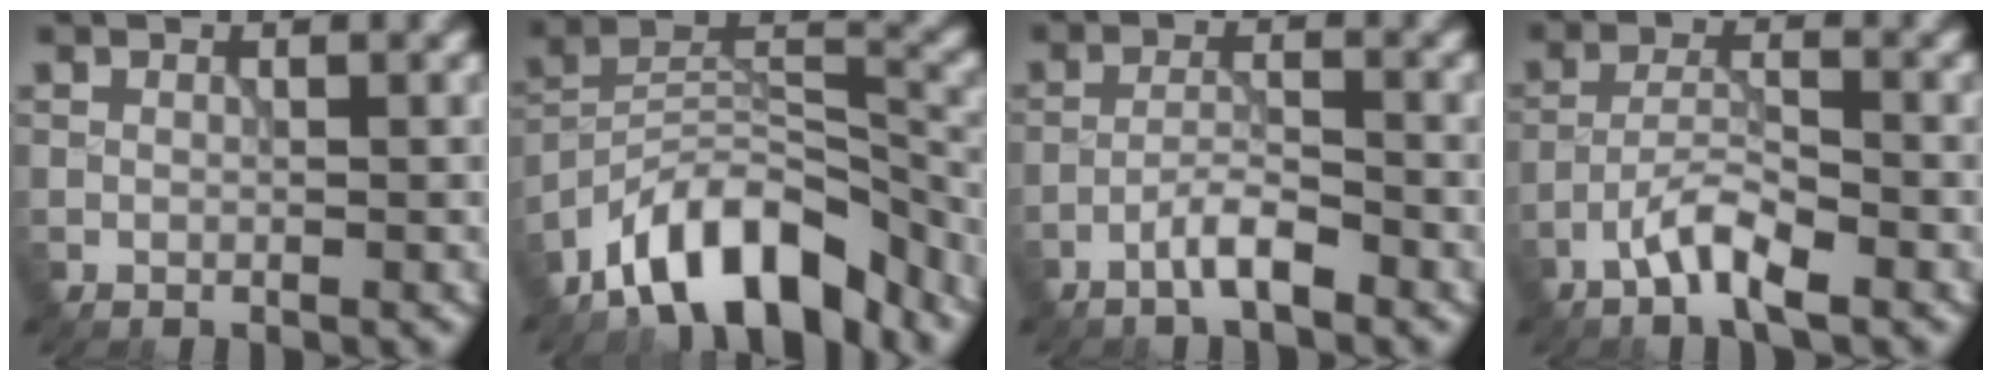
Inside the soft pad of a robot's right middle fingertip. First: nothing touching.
{"total": 10.5, "force": [-8.1, 3.7, 5.5], "torque": [-0.075, 0.020, -0.155]}
{"total": 2.8, "force": [-1.9, 0.4, 2.0], "torque": [-0.037, 0.009, -0.042]}
{"total": 3.8, "force": [-2.5, 0.8, 2.8], "torque": [-0.056, 0.009, -0.054]}